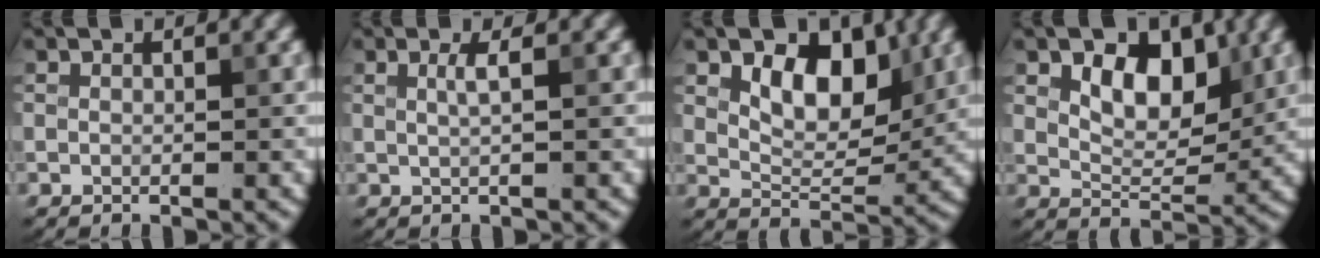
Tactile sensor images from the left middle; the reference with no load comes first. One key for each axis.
{"total": 1.5, "fx": 0.4, "fy": 0.4, "fz": 1.4, "tx": -0.025, "ty": 0.002, "tz": 0.003}
{"total": 5.9, "fx": 2.3, "fy": 3.5, "fz": 4.2, "tx": -0.067, "ty": -0.007, "tz": 0.034}
{"total": 5.5, "fx": 2.1, "fy": 3.3, "fz": 3.9, "tx": -0.063, "ty": -0.006, "tz": 0.030}